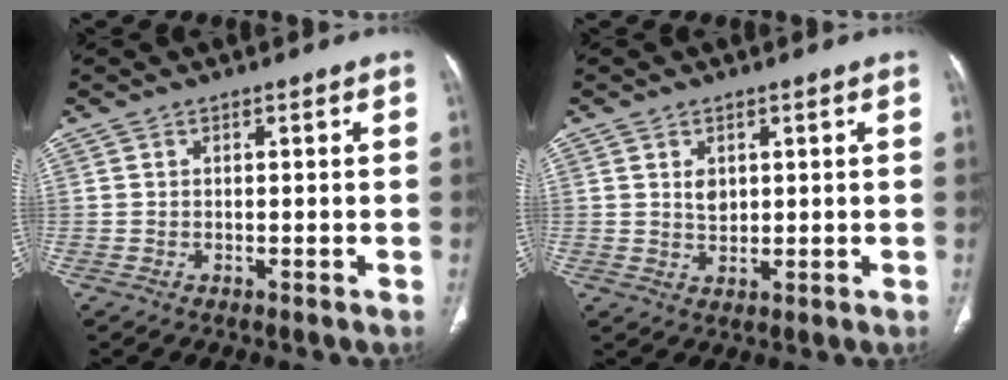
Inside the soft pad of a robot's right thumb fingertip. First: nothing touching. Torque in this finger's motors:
{"motor_torque": [0.22, 0.46, 0.38, -0.04, 0.02]}